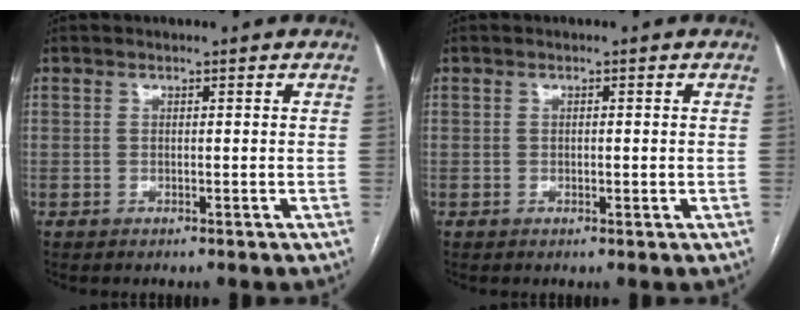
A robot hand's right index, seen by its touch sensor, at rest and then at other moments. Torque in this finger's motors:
{"motor_torque": [-0.12, 0.11, -0.03, 0.00]}